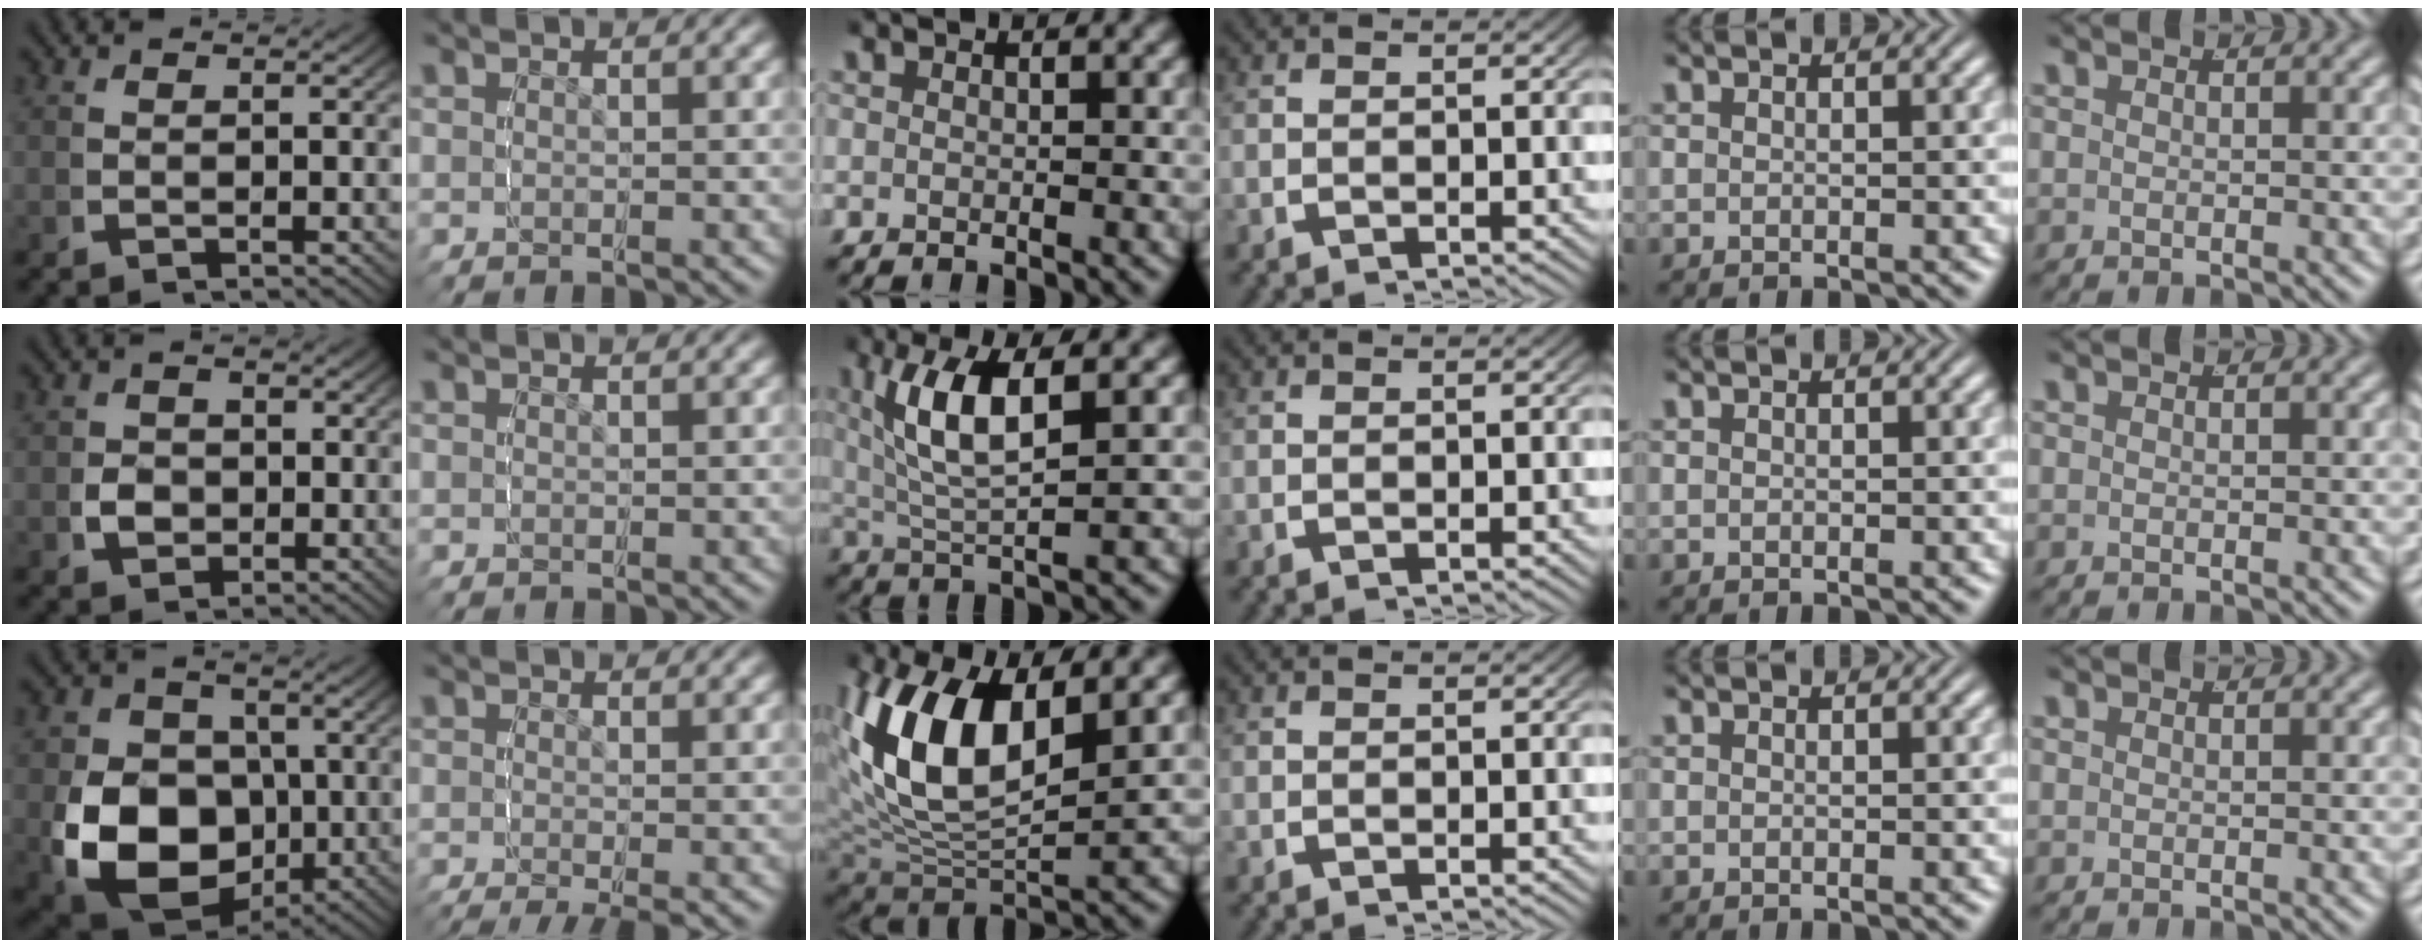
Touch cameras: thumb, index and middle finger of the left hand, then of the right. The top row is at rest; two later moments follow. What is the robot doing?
{"motion": "grasp_and_lifting", "object": "sponge"}